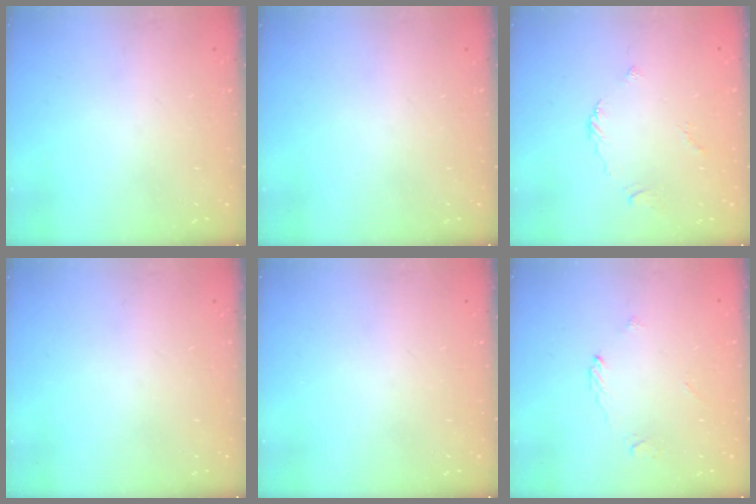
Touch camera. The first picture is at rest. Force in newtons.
{"total": 0.0}
{"total": 2.7, "press": 2.7, "slide": 0.5}
{"total": 0.0}
{"total": 0.0}
{"total": 2.2, "press": 2.2, "slide": 0.3}